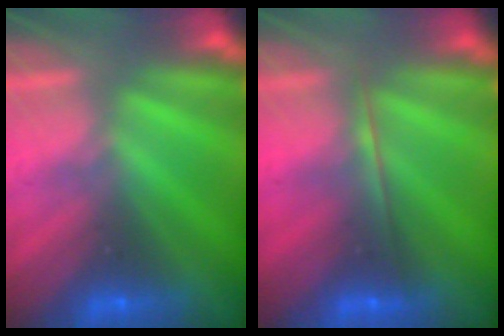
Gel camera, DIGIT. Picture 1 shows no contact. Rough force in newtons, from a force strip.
{"total": 1.8}